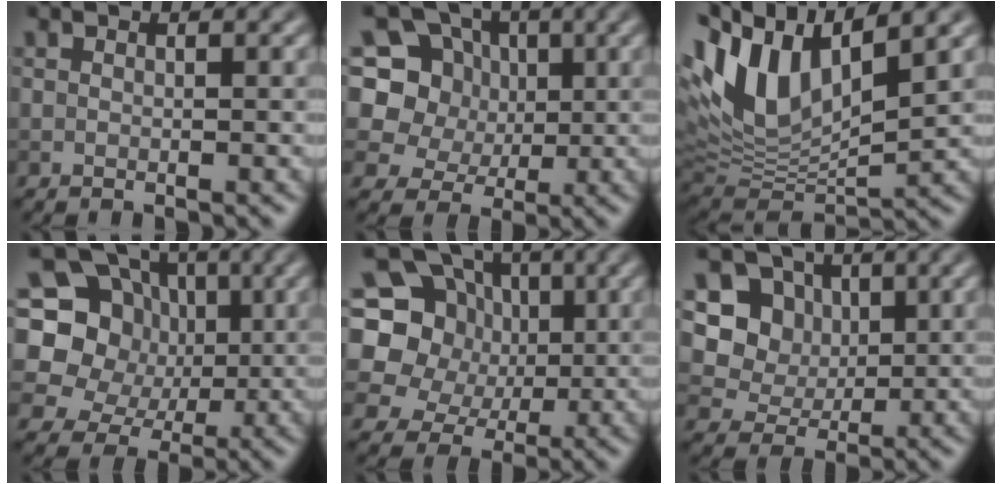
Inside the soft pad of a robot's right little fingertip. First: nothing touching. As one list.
[{"total": 9.0, "force": [2.7, 7.8, 3.6], "torque": [-0.081, 0.020, 0.028]}, {"total": 11.1, "force": [4.6, 5.1, 8.7], "torque": [-0.186, 0.013, 0.084]}, {"total": 12.5, "force": [2.0, 11.2, 5.4], "torque": [-0.128, 0.045, 0.004]}, {"total": 12.1, "force": [2.2, 10.6, 5.2], "torque": [-0.123, 0.038, 0.009]}, {"total": 6.5, "force": [2.0, 5.7, 2.5], "torque": [-0.046, 0.003, 0.029]}]